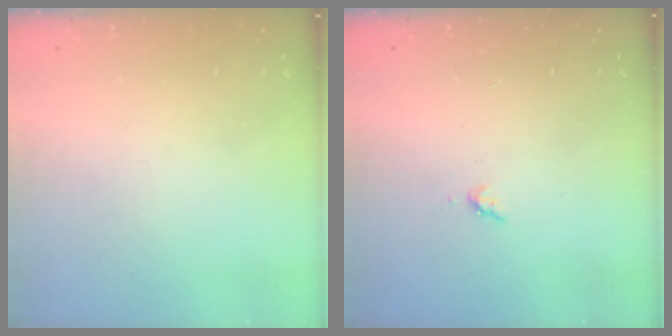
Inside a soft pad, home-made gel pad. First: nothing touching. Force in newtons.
{"total": 3.6, "press": 3.5, "slide": 0.6}